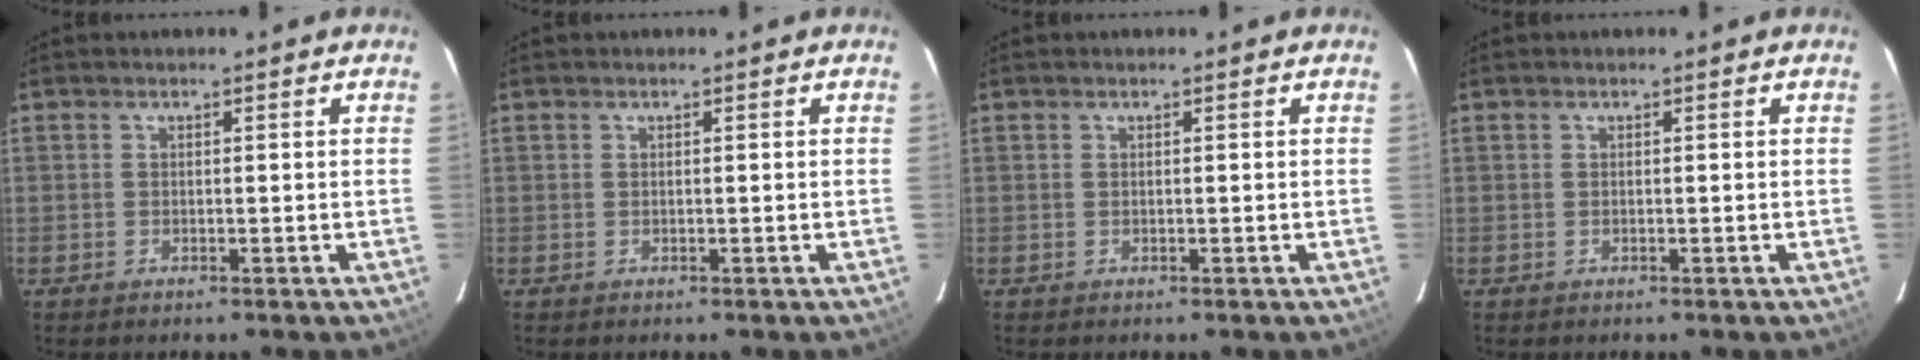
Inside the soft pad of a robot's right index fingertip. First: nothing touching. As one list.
[{"total": 0.0}, {"total": 0.0}, {"total": 0.0}]